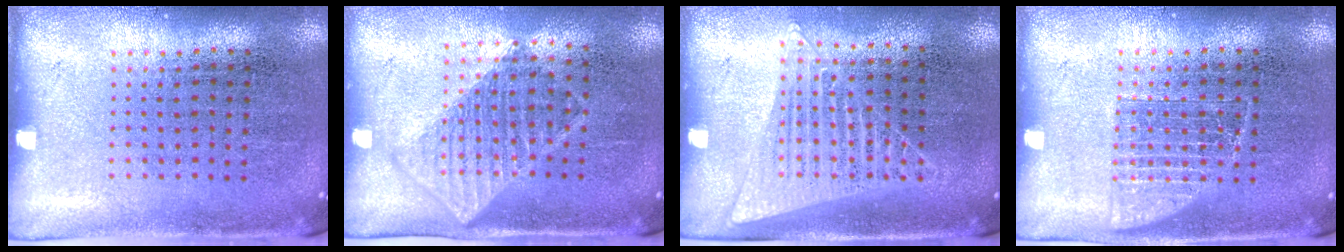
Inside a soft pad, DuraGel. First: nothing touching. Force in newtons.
{"total": 1.3, "press": 1.1, "slide": 0.6}
{"total": 1.4, "press": 1.3, "slide": 0.5}
{"total": 1.8, "press": 1.7, "slide": 0.5}